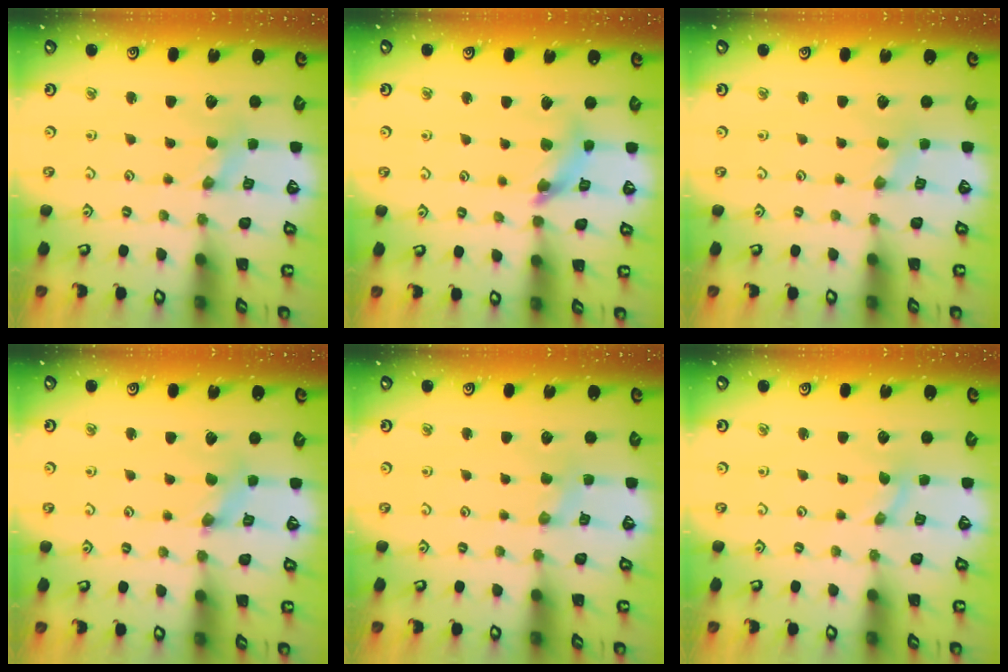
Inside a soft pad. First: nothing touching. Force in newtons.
{"total": 8.4, "press": 8.4, "slide": 0.8}
{"total": 0.0}
{"total": 2.1, "press": 2.1, "slide": 0.3}
{"total": 1.5, "press": 1.5, "slide": 0.3}
{"total": 0.0}